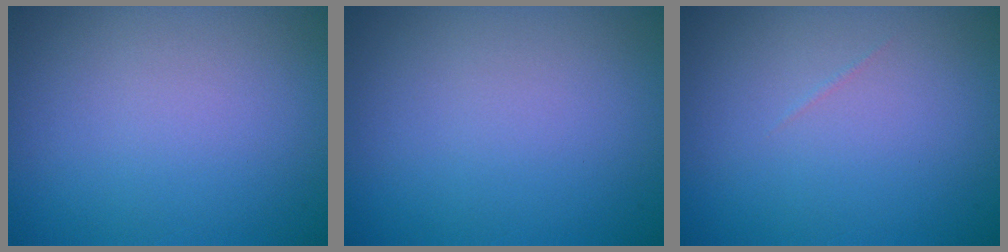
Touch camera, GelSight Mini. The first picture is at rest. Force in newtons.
{"total": 0.0}
{"total": 0.0}